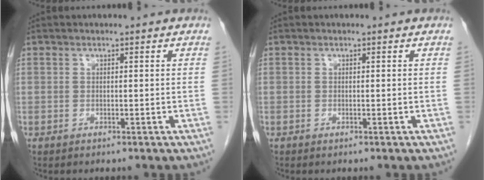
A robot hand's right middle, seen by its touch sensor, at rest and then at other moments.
{"total": 0.0}